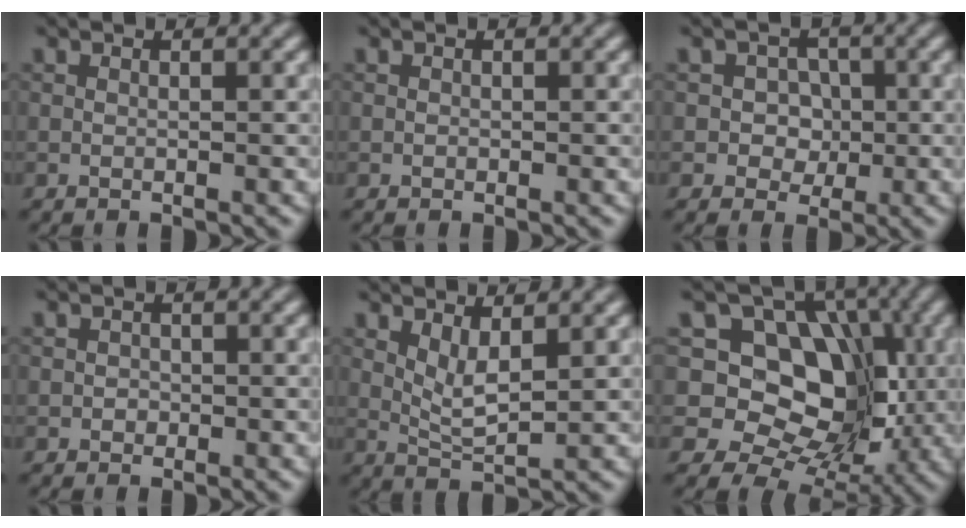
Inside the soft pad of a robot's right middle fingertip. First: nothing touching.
{"total": 0.0}
{"total": 3.0, "force": [-0.3, 2.7, 1.1], "torque": [0.008, 0.002, -0.026]}
{"total": 0.8, "force": [-0.1, 0.7, 0.2], "torque": [0.003, -0.001, -0.004]}
{"total": 2.7, "force": [1.2, 0.8, 2.2], "torque": [-0.047, -0.009, 0.027]}
{"total": 10.5, "force": [0.9, 8.2, 6.5], "torque": [-0.077, 0.000, 0.000]}